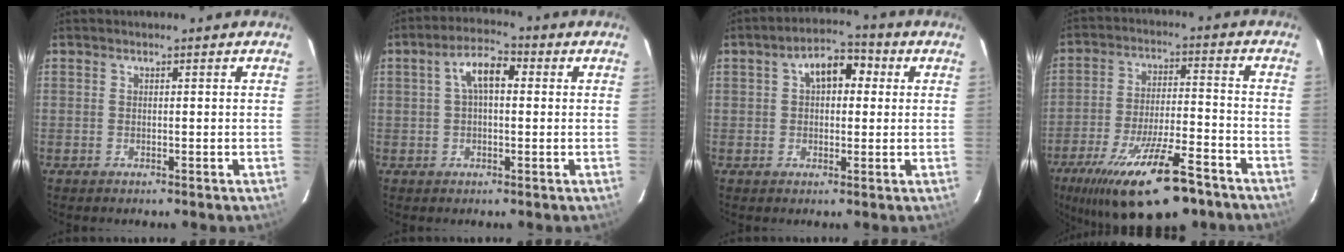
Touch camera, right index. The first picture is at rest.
{"total": 6.0, "force": [1.1, 2.9, 5.2], "torque": [-0.098, 0.023, 0.017]}
{"total": 7.0, "force": [1.6, 4.5, 5.1], "torque": [-0.078, 0.034, 0.027]}
{"total": 20.1, "force": [-13.6, 5.8, 13.6], "torque": [-0.253, -0.030, -0.213]}